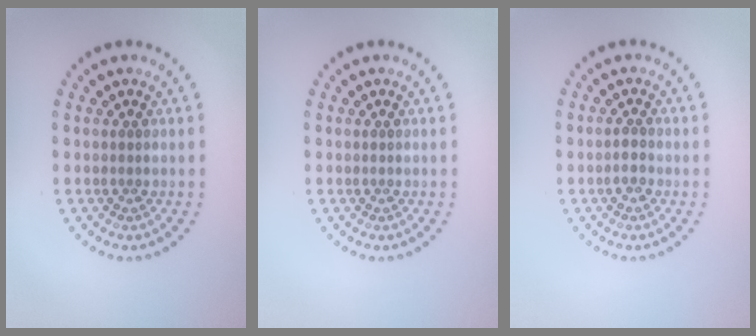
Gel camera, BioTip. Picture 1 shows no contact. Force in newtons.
{"total": 0.0}
{"total": 1.0, "press": 0.9, "slide": 0.5}